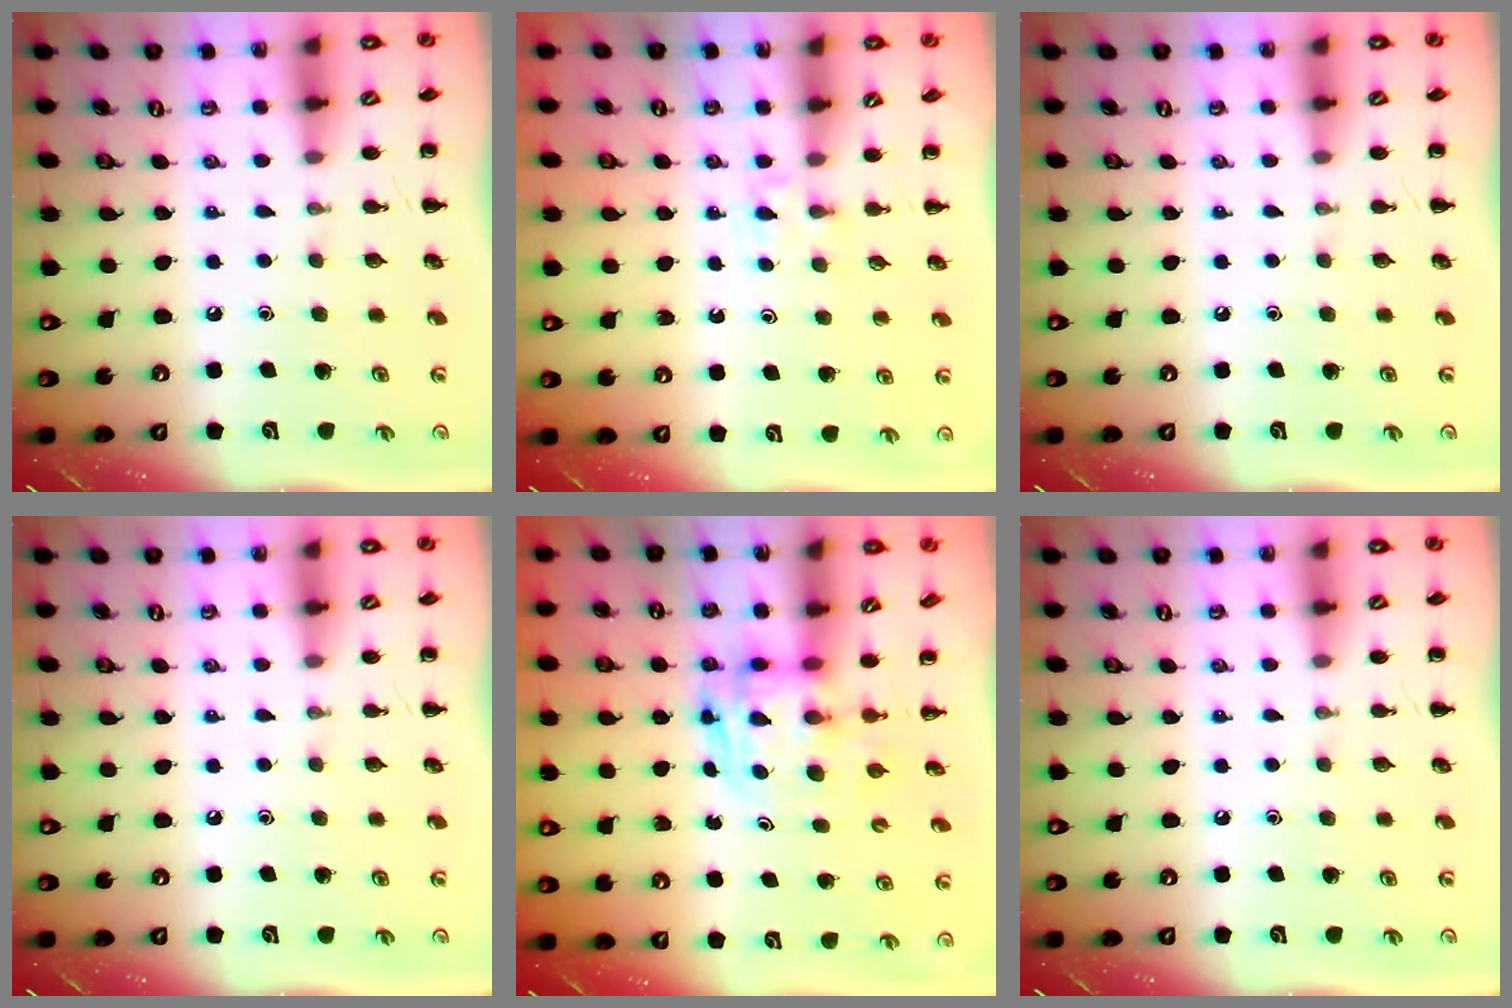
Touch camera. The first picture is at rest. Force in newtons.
{"total": 2.9, "press": 2.7, "slide": 1.1}
{"total": 0.0}
{"total": 0.0}
{"total": 2.8, "press": 2.8, "slide": 0.2}
{"total": 0.0}